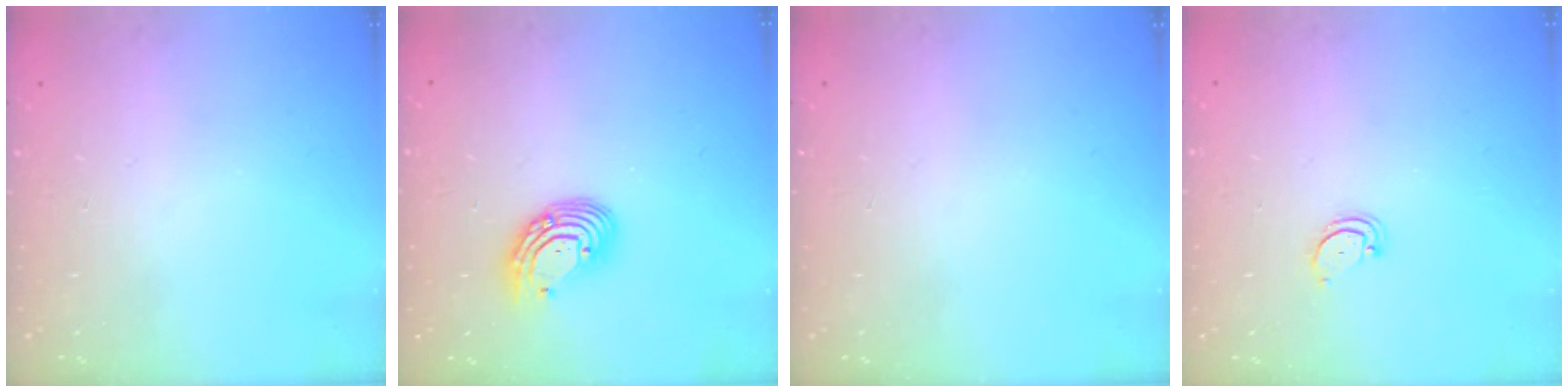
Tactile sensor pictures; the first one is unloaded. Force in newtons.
{"total": 8.9, "press": 8.8, "slide": 0.8}
{"total": 0.0}
{"total": 2.7, "press": 2.7, "slide": 0.3}